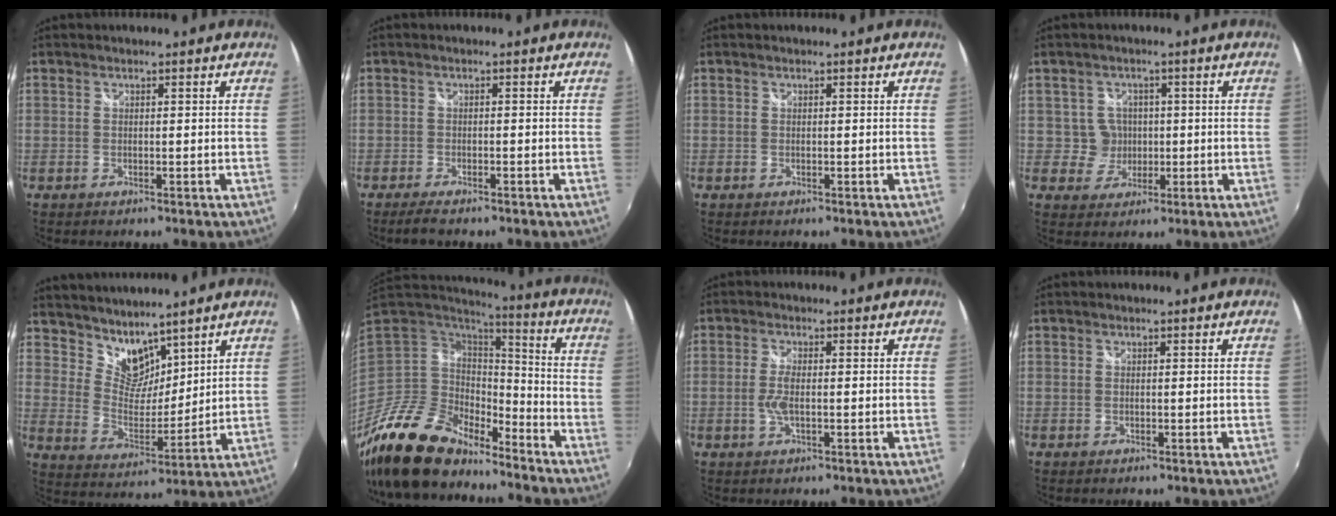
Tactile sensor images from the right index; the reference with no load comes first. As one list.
[{"total": 3.7, "force": [-3.0, 1.0, 2.0], "torque": [-0.049, -0.013, -0.053]}, {"total": 0.0}, {"total": 4.4, "force": [0.1, 4.4, 0.4], "torque": [-0.011, 0.014, 0.006]}, {"total": 9.1, "force": [7.6, 4.2, 2.7], "torque": [-0.043, -0.001, 0.148]}, {"total": 20.2, "force": [-16.0, 7.8, 9.7], "torque": [-0.214, -0.028, -0.291]}, {"total": 3.4, "force": [-0.5, 1.0, 3.2], "torque": [-0.067, -0.003, -0.012]}, {"total": 0.0}]